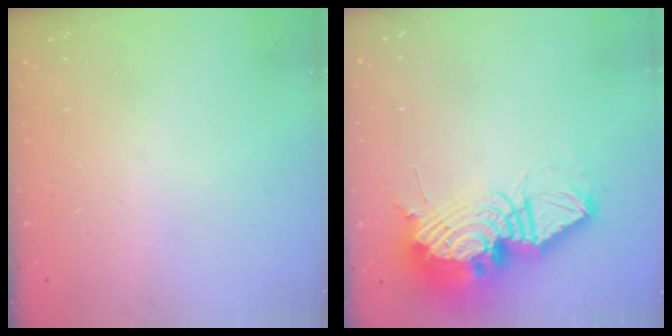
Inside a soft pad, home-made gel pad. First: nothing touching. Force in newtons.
{"total": 22.6, "press": 22.5, "slide": 2.2}